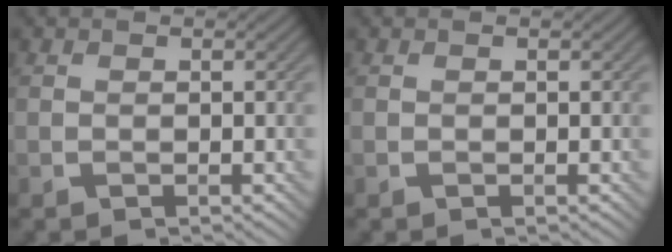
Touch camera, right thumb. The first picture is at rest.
{"total": 0.0}